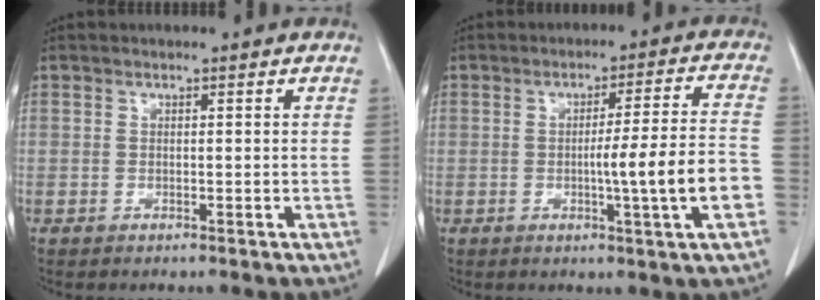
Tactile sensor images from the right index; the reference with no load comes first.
{"total": 10.3, "force": [-2.6, -1.0, 9.9], "torque": [-0.147, -0.003, -0.040]}